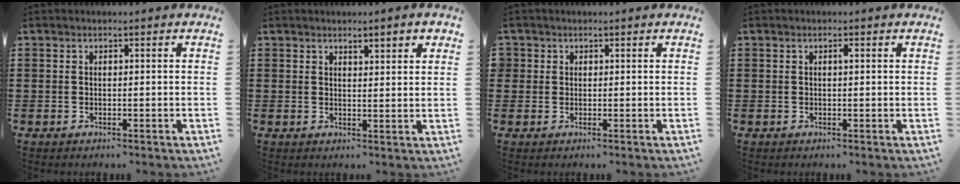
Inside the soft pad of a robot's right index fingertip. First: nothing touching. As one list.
[{"total": 1.9, "force": [1.6, 0.3, 1.0], "torque": [-0.021, 0.003, 0.028]}, {"total": 1.0, "force": [0.3, 0.9, 0.0], "torque": [-0.001, 0.005, 0.006]}, {"total": 0.6, "force": [0.1, 0.1, 0.6], "torque": [-0.011, 0.000, 0.003]}]